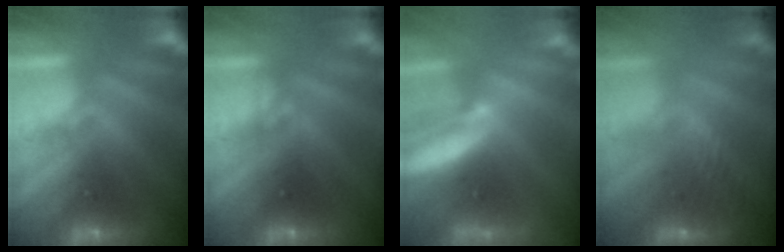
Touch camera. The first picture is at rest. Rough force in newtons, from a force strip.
{"total": 2.3}
{"total": 7.1}
{"total": 2.4}